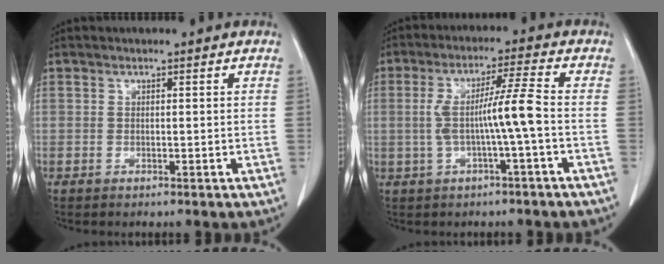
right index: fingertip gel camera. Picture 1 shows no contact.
{"total": 7.2, "force": [-1.0, -0.7, 7.1], "torque": [-0.139, 0.016, -0.014]}